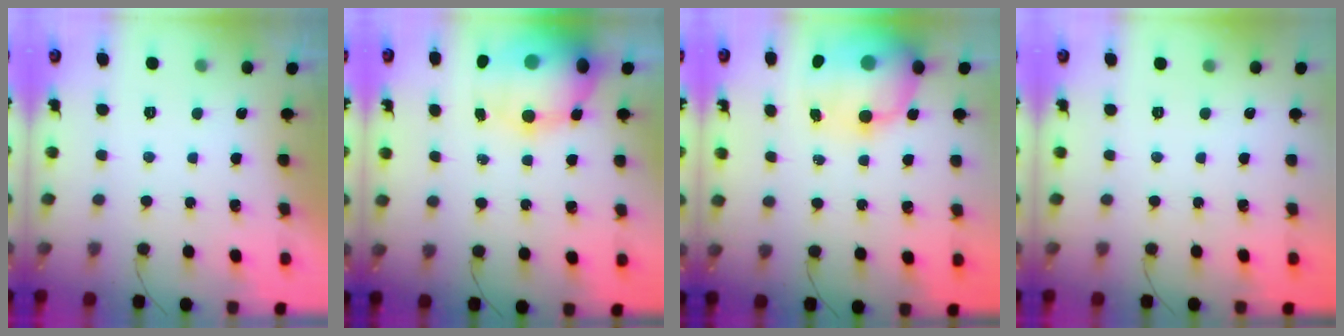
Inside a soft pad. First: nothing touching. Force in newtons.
{"total": 18.5, "press": 17.9, "slide": 4.9}
{"total": 17.5, "press": 16.9, "slide": 4.4}
{"total": 0.0}